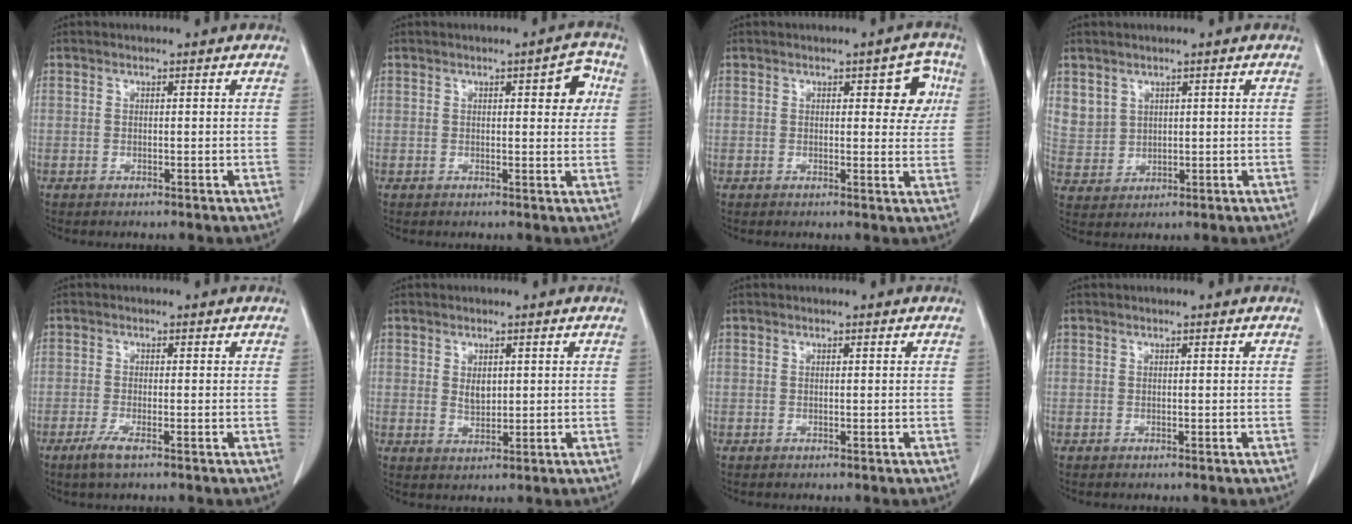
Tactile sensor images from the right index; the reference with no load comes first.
{"total": 4.5, "force": [1.3, 1.4, 4.0], "torque": [-0.043, 0.008, 0.012]}
{"total": 5.2, "force": [1.7, 2.3, 4.4], "torque": [-0.036, 0.012, 0.017]}
{"total": 6.1, "force": [3.1, 5.1, 1.1], "torque": [-0.034, 0.008, 0.079]}
{"total": 2.6, "force": [-1.6, 0.2, 2.1], "torque": [-0.045, -0.006, -0.033]}
{"total": 2.4, "force": [0.7, 1.5, 1.8], "torque": [-0.034, -0.002, 0.017]}
{"total": 0.0}
{"total": 0.0}